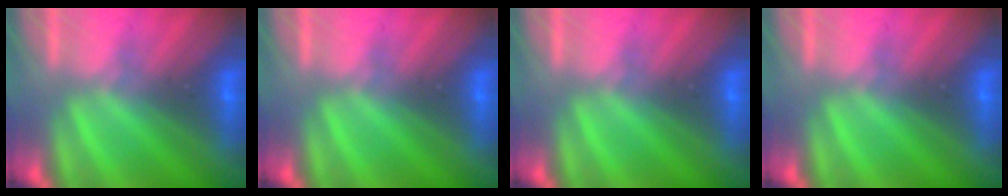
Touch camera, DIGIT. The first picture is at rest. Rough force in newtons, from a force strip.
{"total": 0.0}
{"total": 0.0}
{"total": 0.0}